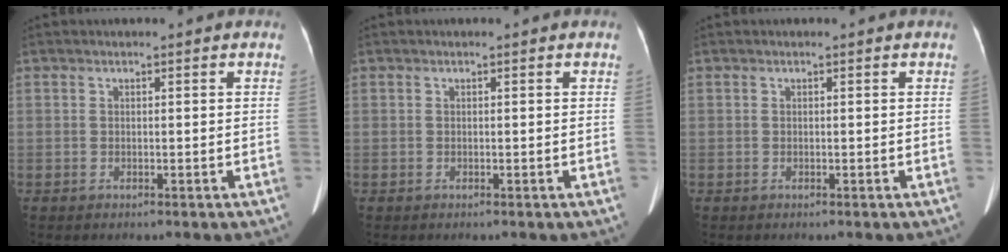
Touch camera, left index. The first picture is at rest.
{"total": 0.0}
{"total": 0.0}